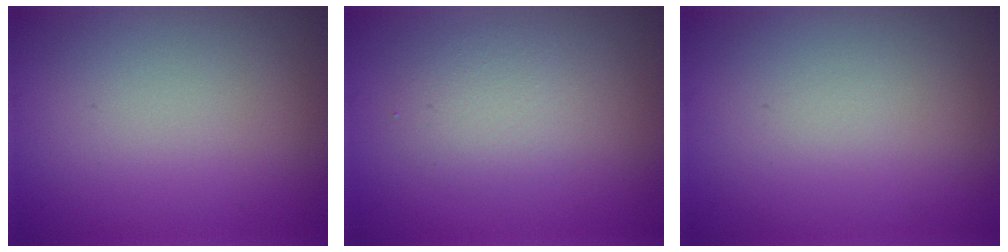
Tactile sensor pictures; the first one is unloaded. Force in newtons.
{"total": 2.4, "press": 2.4, "slide": 0.2}
{"total": 0.0}